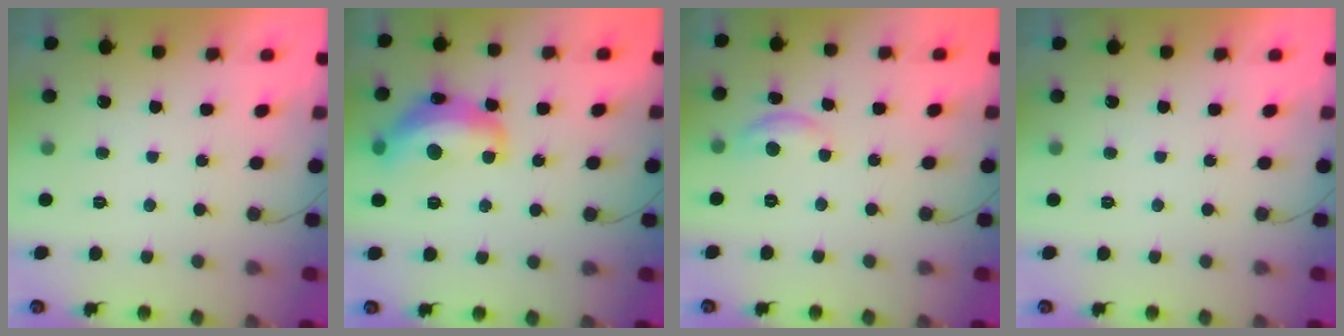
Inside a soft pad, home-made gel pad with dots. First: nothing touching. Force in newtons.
{"total": 15.3, "press": 15.3, "slide": 1.1}
{"total": 6.2, "press": 6.2, "slide": 0.4}
{"total": 0.0}